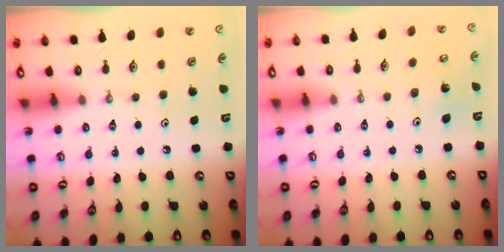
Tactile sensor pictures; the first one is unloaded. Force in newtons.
{"total": 3.8, "press": 3.8, "slide": 0.2}